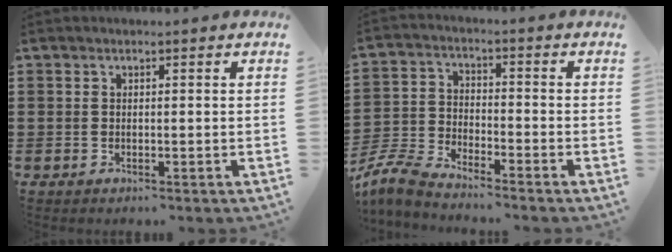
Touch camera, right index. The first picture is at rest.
{"total": 5.7, "force": [-5.5, 0.5, 1.6], "torque": [-0.062, -0.006, -0.115]}